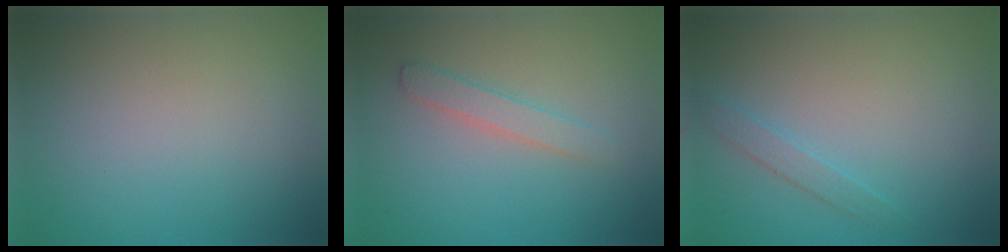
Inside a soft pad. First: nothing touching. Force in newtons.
{"total": 1.7, "press": 1.7, "slide": 0.1}
{"total": 1.4, "press": 1.4, "slide": 0.1}